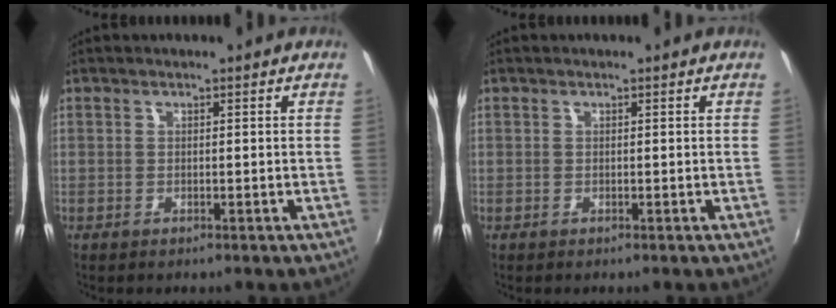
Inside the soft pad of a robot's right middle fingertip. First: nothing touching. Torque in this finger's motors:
{"motor_torque": [-0.02, -0.01, -0.01, 0.01]}